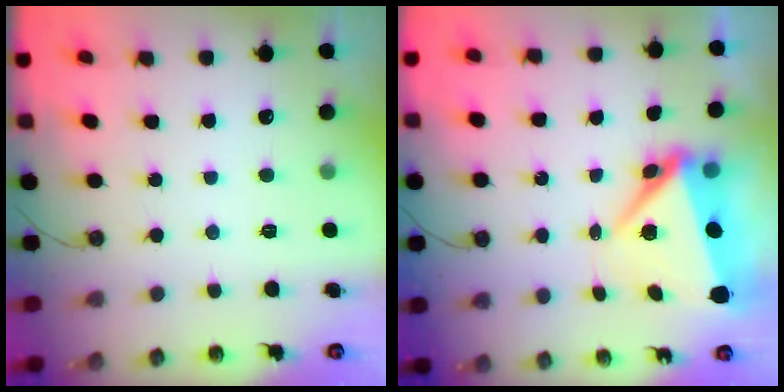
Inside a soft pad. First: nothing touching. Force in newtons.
{"total": 8.4, "press": 8.2, "slide": 1.8}